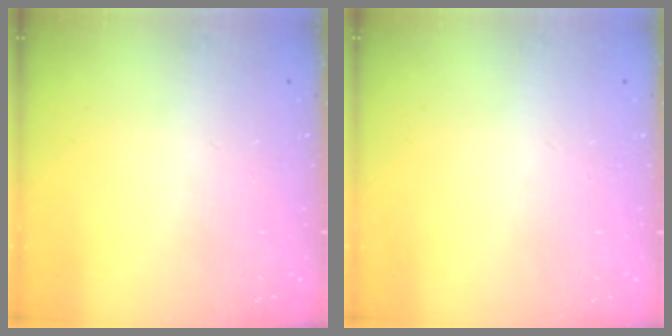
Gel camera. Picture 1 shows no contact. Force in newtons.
{"total": 0.6, "press": 0.0, "slide": 0.6}